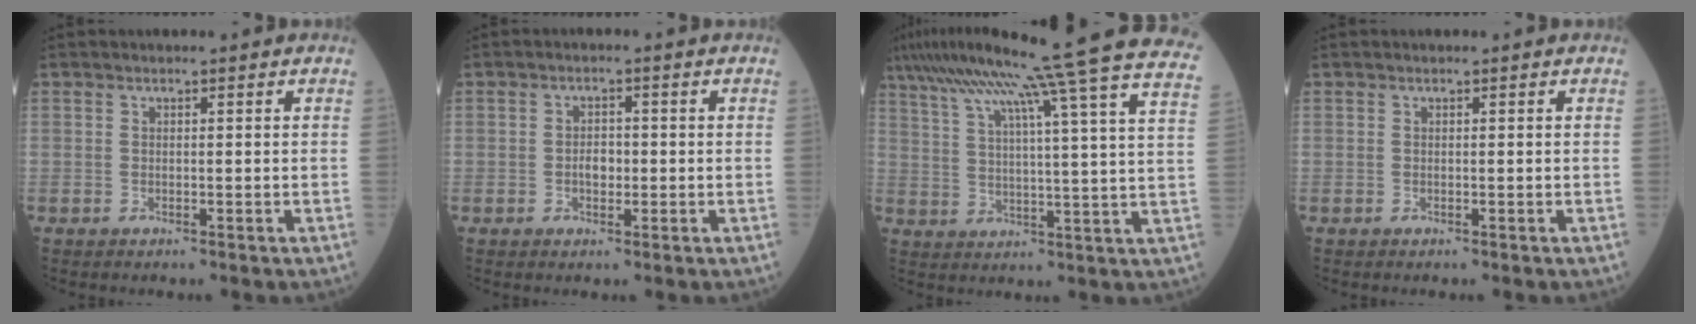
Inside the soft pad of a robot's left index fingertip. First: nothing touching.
{"total": 2.3, "force": [-0.4, 1.4, 1.7], "torque": [-0.027, 0.005, -0.007]}
{"total": 27.6, "force": [22.0, -1.5, 16.6], "torque": [-0.253, -0.021, 0.289]}
{"total": 0.0}